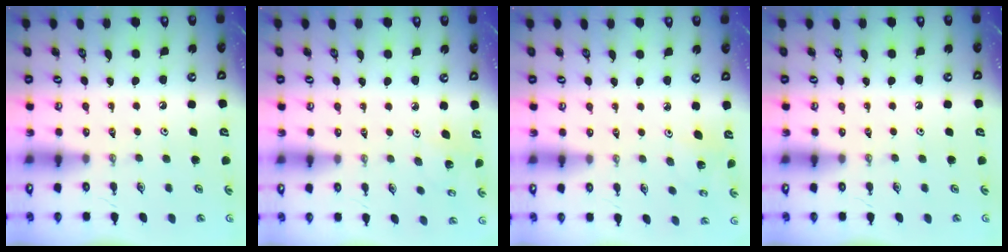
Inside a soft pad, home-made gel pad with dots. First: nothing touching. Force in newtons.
{"total": 3.3, "press": 3.3, "slide": 0.2}
{"total": 3.0, "press": 3.0, "slide": 0.1}
{"total": 0.0}